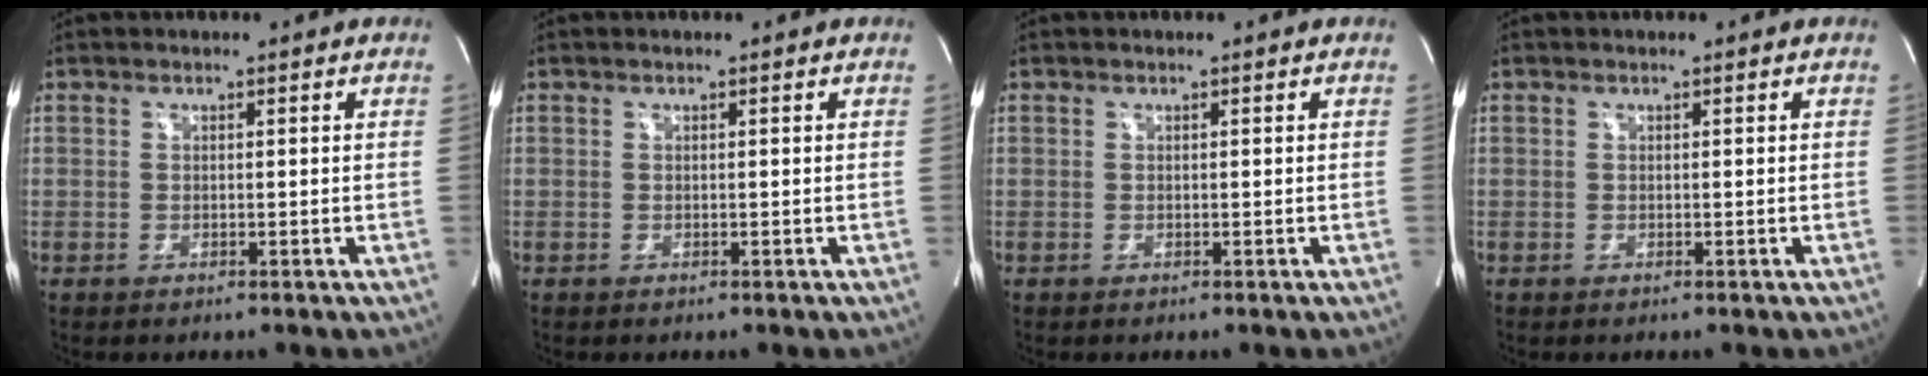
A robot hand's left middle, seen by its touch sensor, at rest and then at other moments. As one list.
[{"total": 0.0}, {"total": 0.0}, {"total": 0.0}]